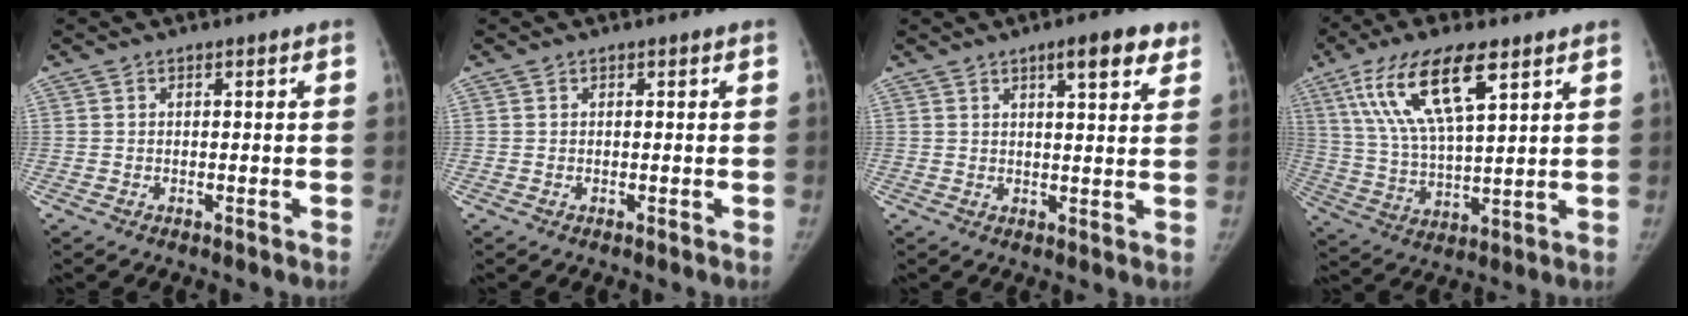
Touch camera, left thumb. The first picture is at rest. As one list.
[{"total": 0.0}, {"total": 7.0, "force": [4.2, 1.8, 5.3], "torque": [-0.056, -0.018, 0.056]}, {"total": 16.1, "force": [8.1, 5.4, 12.9], "torque": [-0.238, -0.019, 0.156]}]